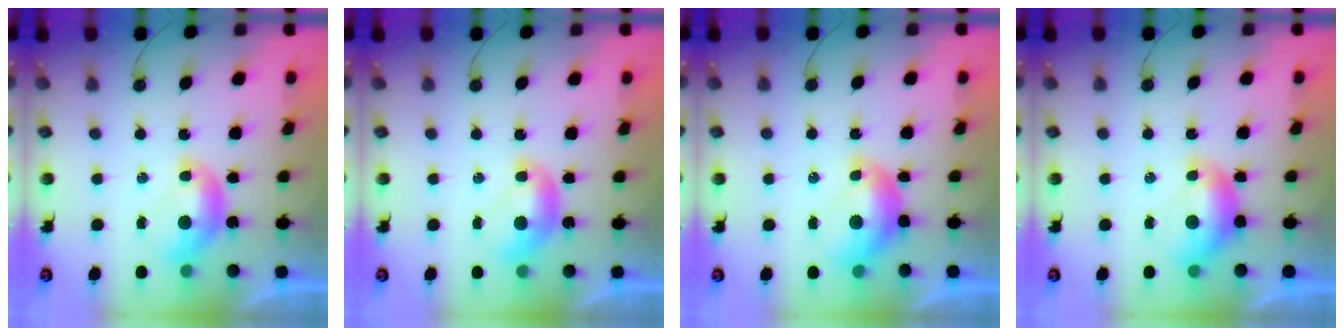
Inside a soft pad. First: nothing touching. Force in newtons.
{"total": 0.0}
{"total": 1.2, "press": 1.1, "slide": 0.6}
{"total": 0.6, "press": 0.6, "slide": 0.2}